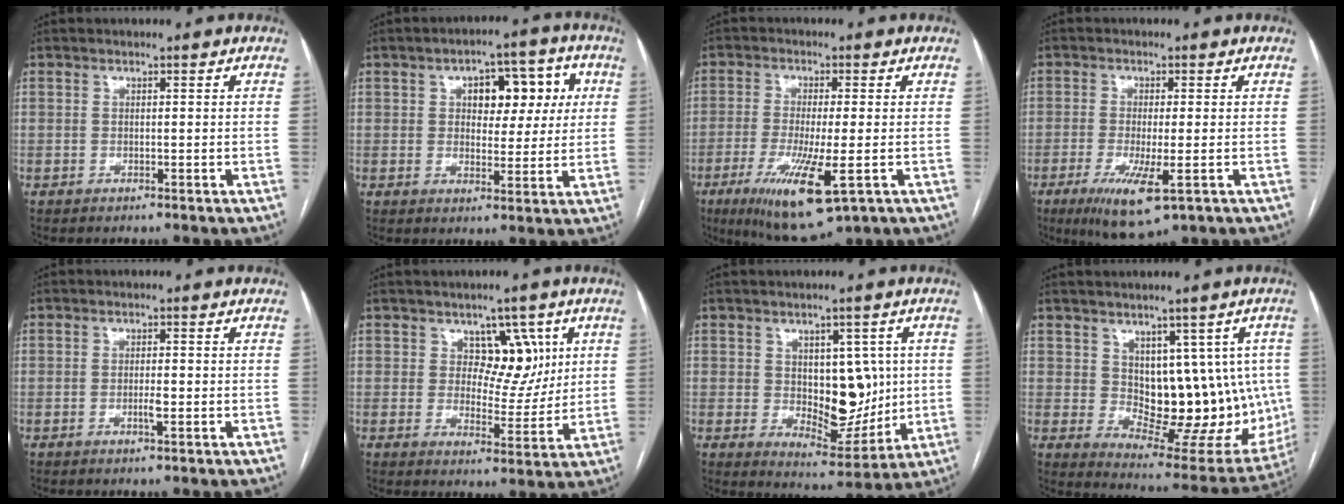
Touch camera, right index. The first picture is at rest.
{"total": 8.8, "force": [2.5, 4.8, 6.9], "torque": [-0.081, 0.028, 0.036]}
{"total": 11.7, "force": [-4.7, 1.8, 10.6], "torque": [-0.199, -0.037, -0.073]}
{"total": 8.2, "force": [-3.6, 1.5, 7.2], "torque": [-0.134, -0.024, -0.054]}
{"total": 2.0, "force": [-0.5, 0.3, 1.9], "torque": [-0.036, -0.001, -0.009]}
{"total": 6.8, "force": [2.8, 4.6, 4.3], "torque": [-0.043, 0.006, 0.045]}
{"total": 10.2, "force": [0.8, 5.9, 8.4], "torque": [-0.113, -0.002, 0.032]}
{"total": 14.9, "force": [1.6, 8.5, 12.1], "torque": [-0.132, 0.009, 0.047]}